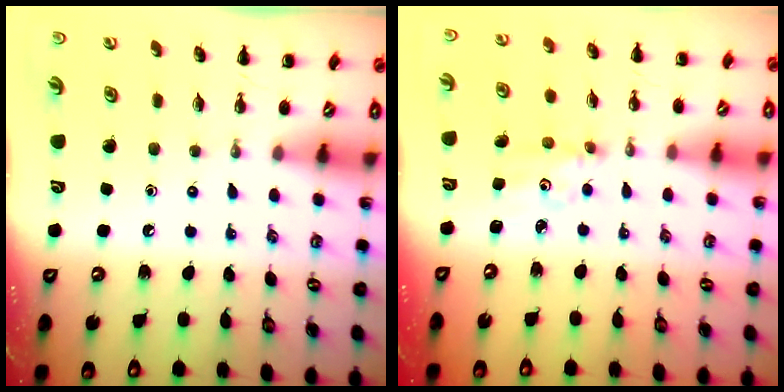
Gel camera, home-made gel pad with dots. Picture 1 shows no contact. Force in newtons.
{"total": 2.5, "press": 2.4, "slide": 0.4}